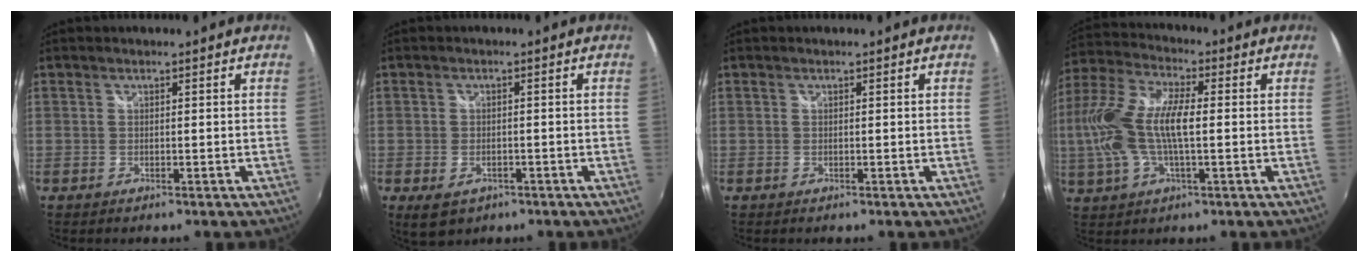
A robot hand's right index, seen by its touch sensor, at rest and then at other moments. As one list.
[{"total": 5.1, "force": [-2.6, 3.3, 2.9], "torque": [-0.061, -0.015, -0.037]}, {"total": 0.0}, {"total": 15.0, "force": [-0.5, 5.4, 13.9], "torque": [-0.283, 0.010, -0.011]}]